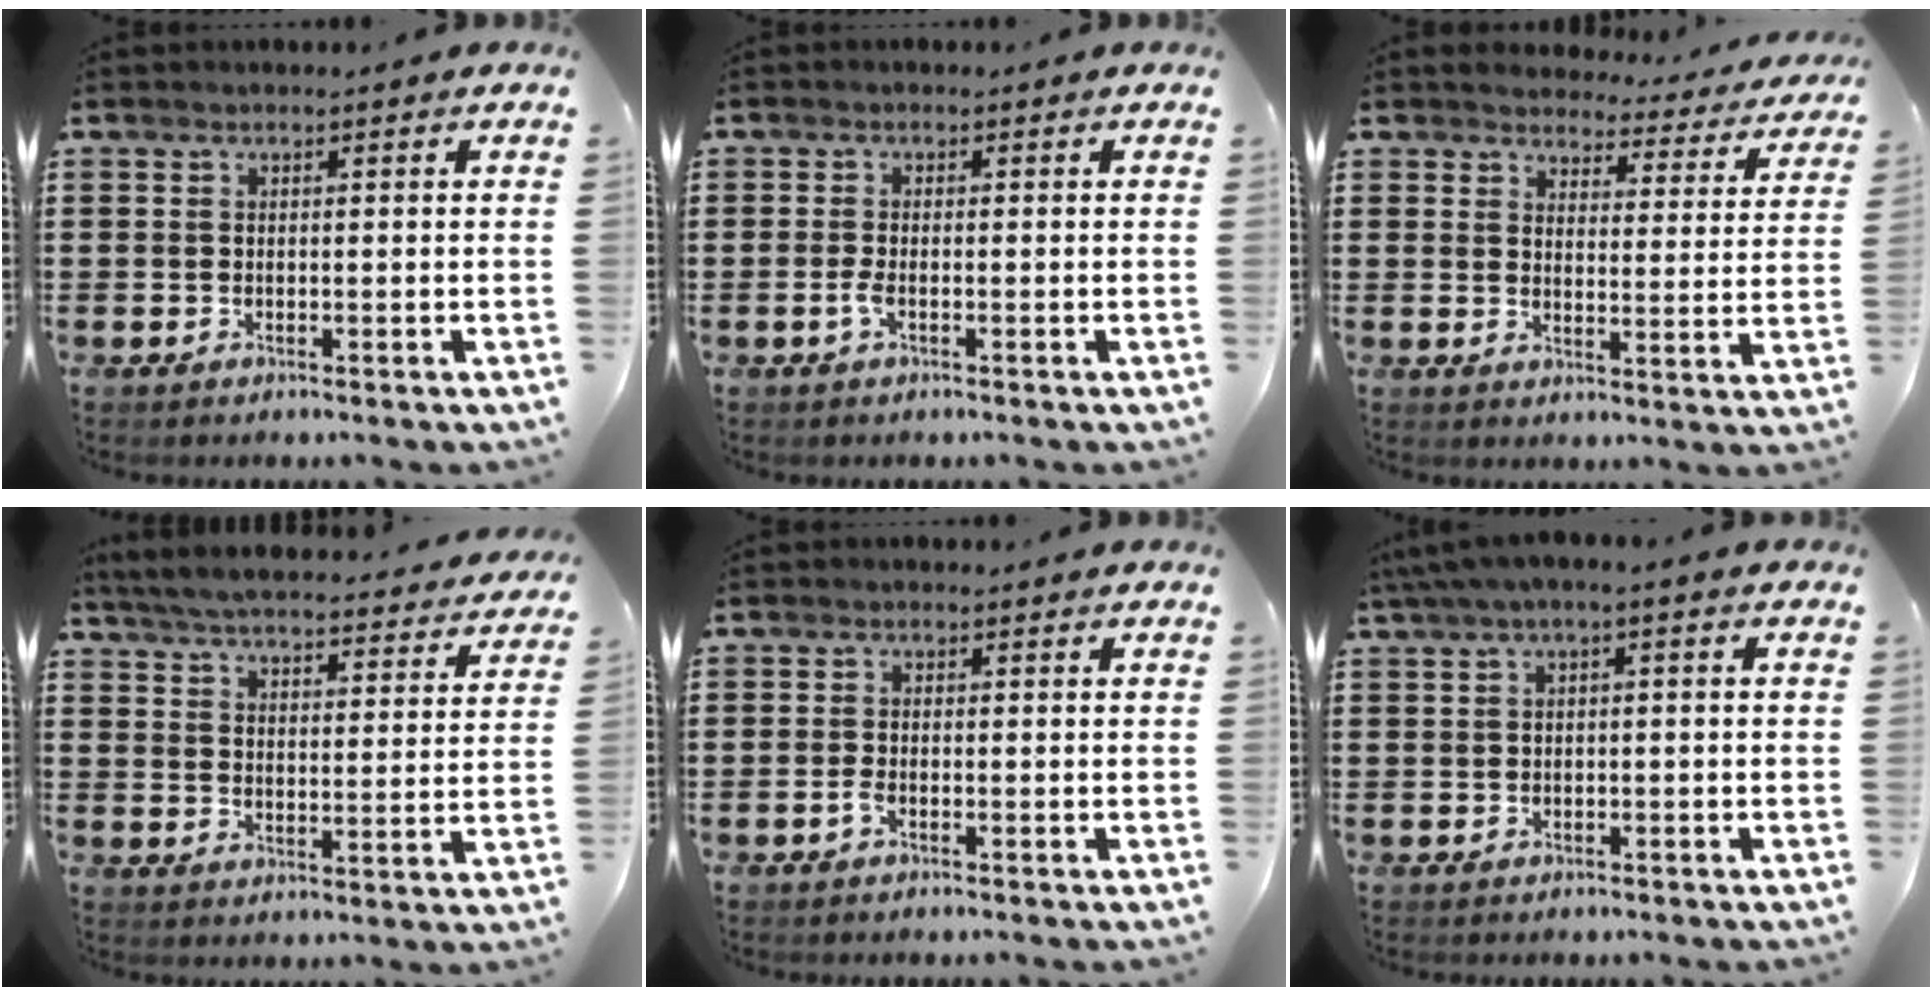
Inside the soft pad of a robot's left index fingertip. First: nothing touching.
{"total": 1.7, "force": [-0.8, 0.3, 1.4], "torque": [-0.034, -0.003, -0.017]}
{"total": 4.0, "force": [3.9, 0.7, 0.5], "torque": [-0.025, -0.028, 0.065]}
{"total": 5.7, "force": [5.5, -0.3, 1.5], "torque": [-0.053, -0.036, 0.094]}
{"total": 1.2, "force": [-0.8, 0.2, 0.9], "torque": [-0.027, -0.005, -0.016]}
{"total": 2.0, "force": [-0.9, 0.3, 1.8], "torque": [-0.028, 0.000, -0.018]}